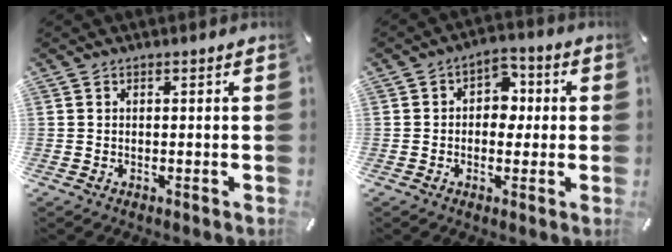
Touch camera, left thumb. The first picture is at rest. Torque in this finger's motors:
{"motor_torque": [0.19, -0.10, 0.14, 0.14, -0.12]}